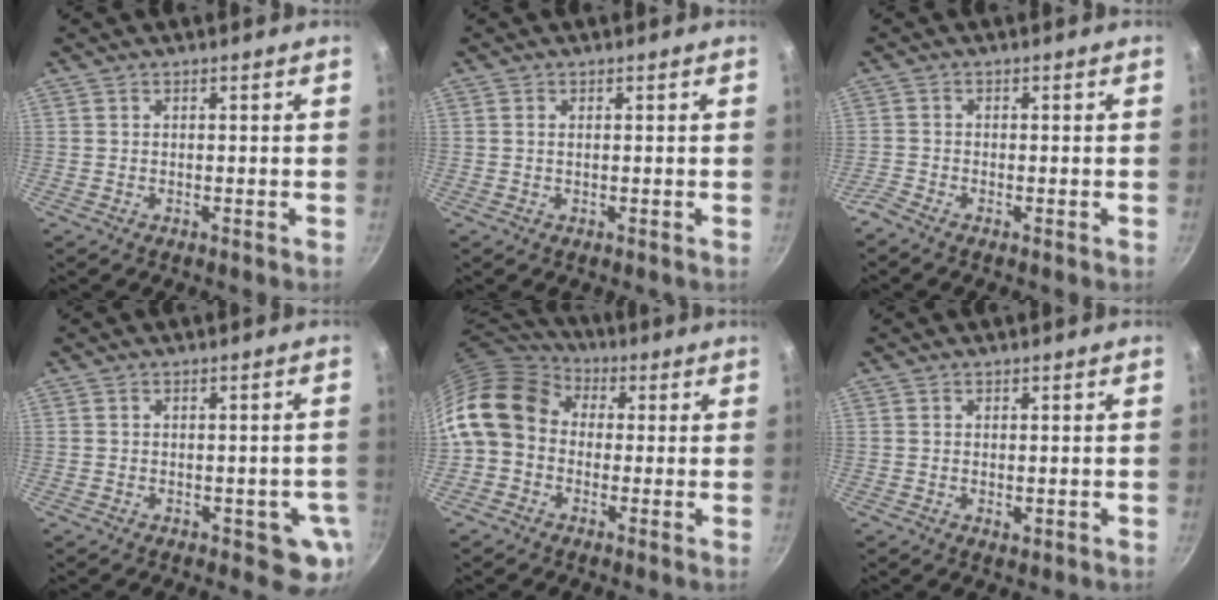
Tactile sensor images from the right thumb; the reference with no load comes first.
{"total": 0.7, "force": [0.2, 0.3, 0.6], "torque": [-0.012, 0.000, 0.002]}
{"total": 1.6, "force": [-1.3, 0.2, 0.8], "torque": [-0.033, 0.007, -0.034]}
{"total": 5.7, "force": [-1.6, 3.2, 4.4], "torque": [-0.021, 0.003, -0.020]}
{"total": 15.8, "force": [1.0, 12.8, 9.1], "torque": [-0.170, 0.042, -0.004]}
{"total": 1.0, "force": [-0.1, 0.6, 0.8], "torque": [-0.013, -0.002, 0.000]}